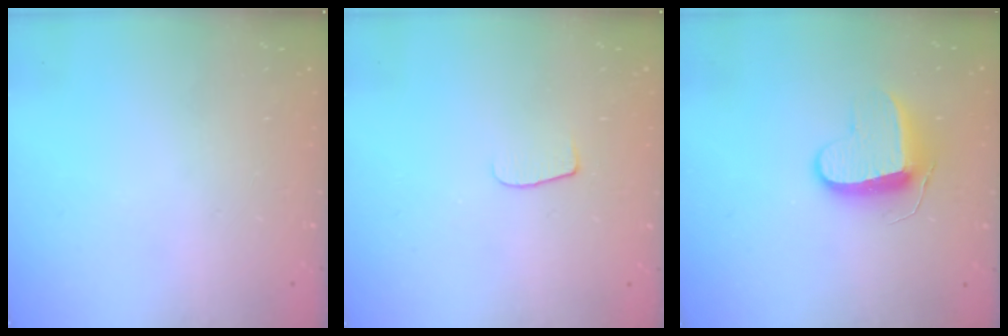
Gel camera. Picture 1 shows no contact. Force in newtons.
{"total": 6.0, "press": 6.0, "slide": 0.6}
{"total": 9.4, "press": 9.4, "slide": 0.5}